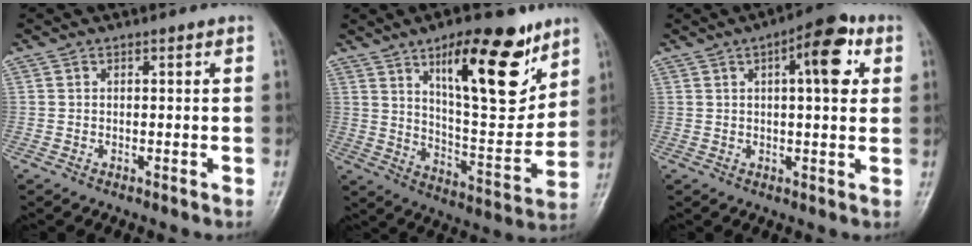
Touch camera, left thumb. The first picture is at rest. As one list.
[{"total": 20.0, "force": [10.9, 7.1, 15.1], "torque": [-0.183, -0.065, 0.181]}, {"total": 9.7, "force": [3.1, 3.4, 8.5], "torque": [-0.098, 0.007, 0.035]}]